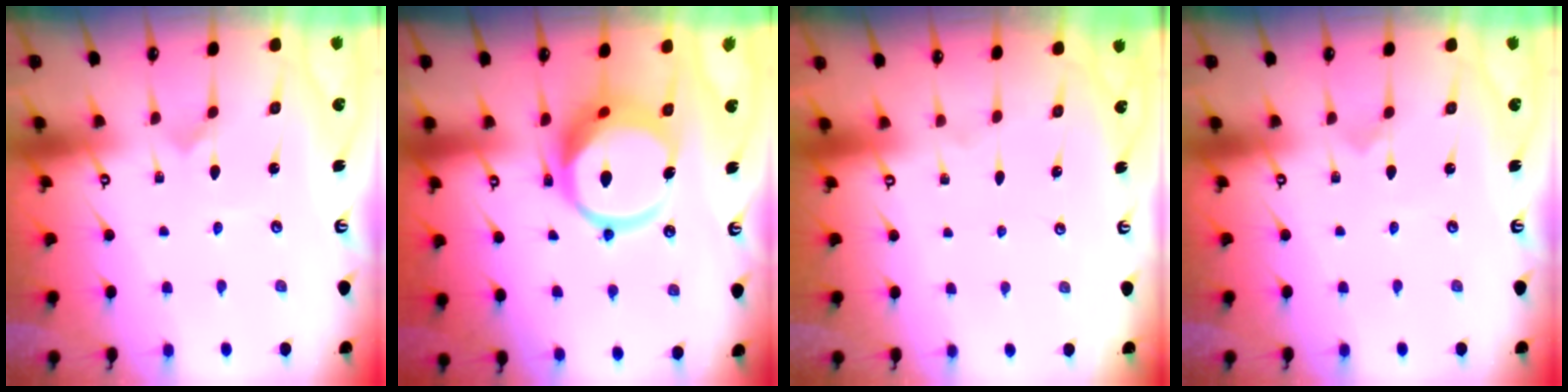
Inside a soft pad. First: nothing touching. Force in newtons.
{"total": 16.3, "press": 16.2, "slide": 2.0}
{"total": 0.0}
{"total": 0.0}